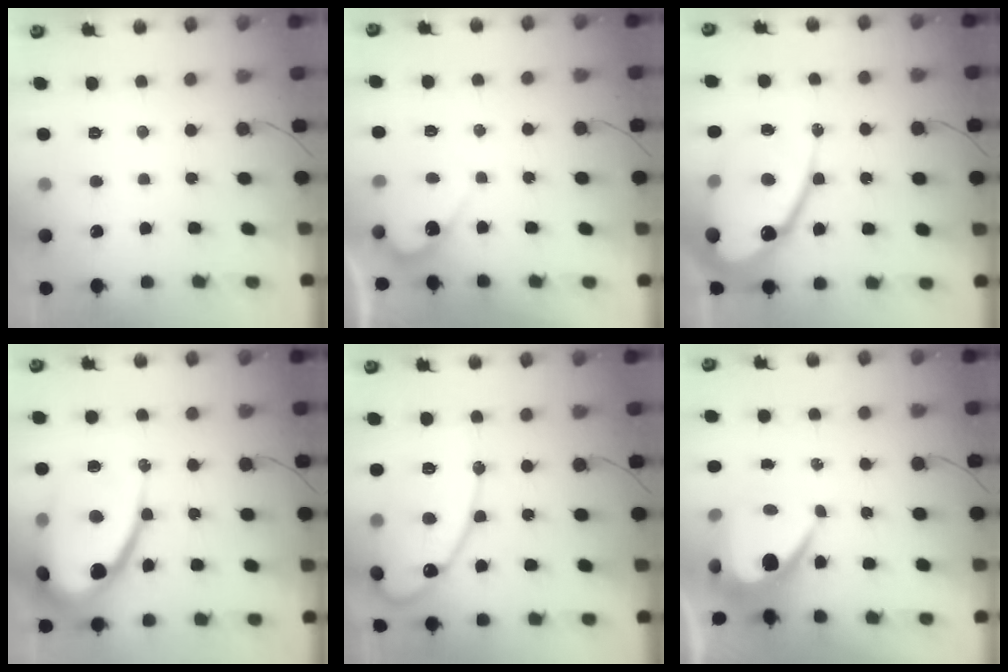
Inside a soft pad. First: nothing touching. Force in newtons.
{"total": 4.8, "press": 4.8, "slide": 0.2}
{"total": 19.9, "press": 19.8, "slide": 1.7}
{"total": 18.7, "press": 18.6, "slide": 1.5}
{"total": 13.8, "press": 13.8, "slide": 1.1}
{"total": 8.6, "press": 8.5, "slide": 0.8}